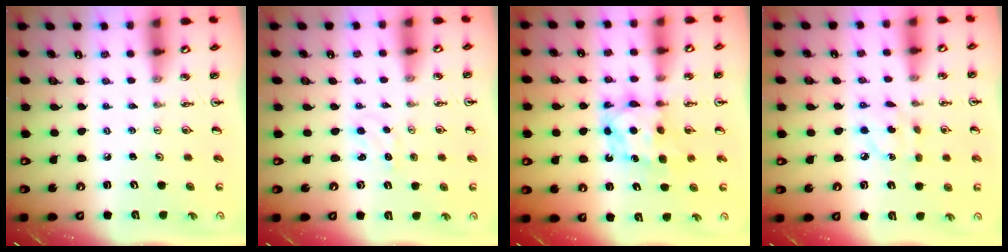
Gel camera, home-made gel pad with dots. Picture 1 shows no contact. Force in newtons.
{"total": 2.3, "press": 2.3, "slide": 0.2}
{"total": 7.0, "press": 7.0, "slide": 0.4}
{"total": 4.3, "press": 4.3, "slide": 0.5}